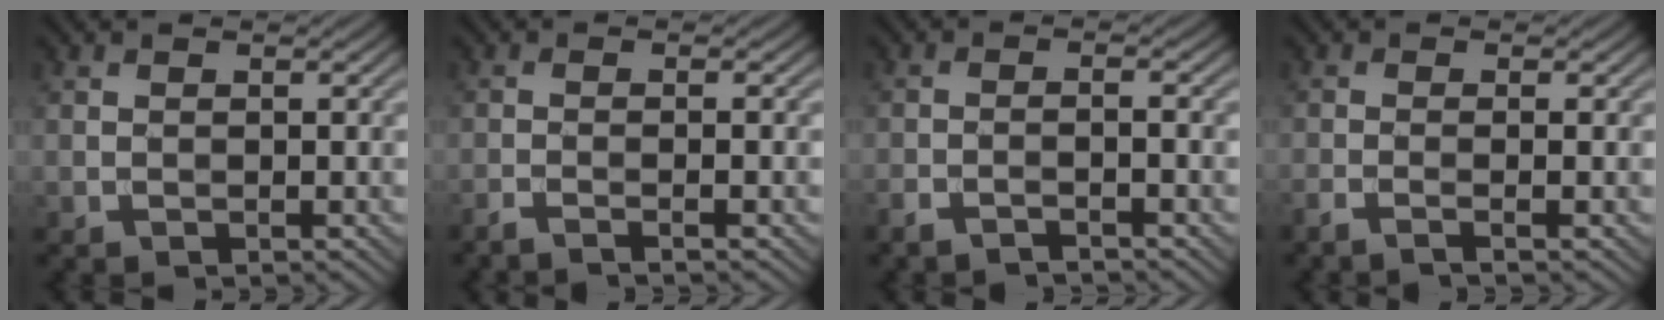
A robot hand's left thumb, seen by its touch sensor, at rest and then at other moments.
{"total": 2.6, "force": [-1.4, 0.3, 2.1], "torque": [-0.024, 0.003, -0.042]}
{"total": 2.7, "force": [-2.3, 0.2, 1.5], "torque": [-0.025, 0.000, -0.051]}
{"total": 1.9, "force": [-1.0, 0.1, 1.6], "torque": [-0.021, 0.001, -0.033]}